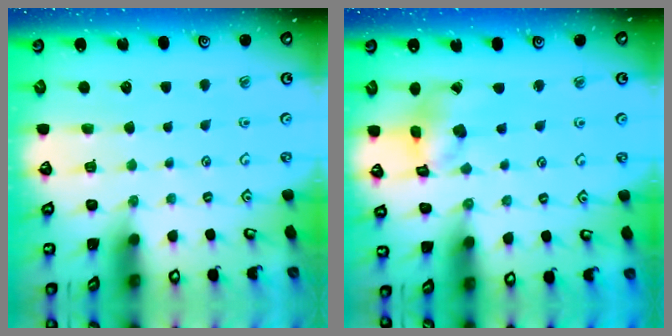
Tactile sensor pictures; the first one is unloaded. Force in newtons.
{"total": 10.3, "press": 10.2, "slide": 1.1}